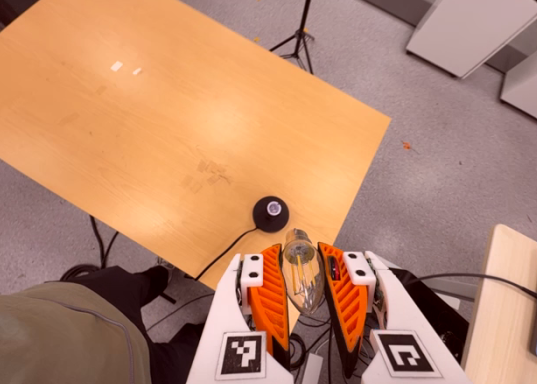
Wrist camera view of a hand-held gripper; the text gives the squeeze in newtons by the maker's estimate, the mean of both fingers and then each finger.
{"total": 21.7, "left": 24.5, "right": 18.9}